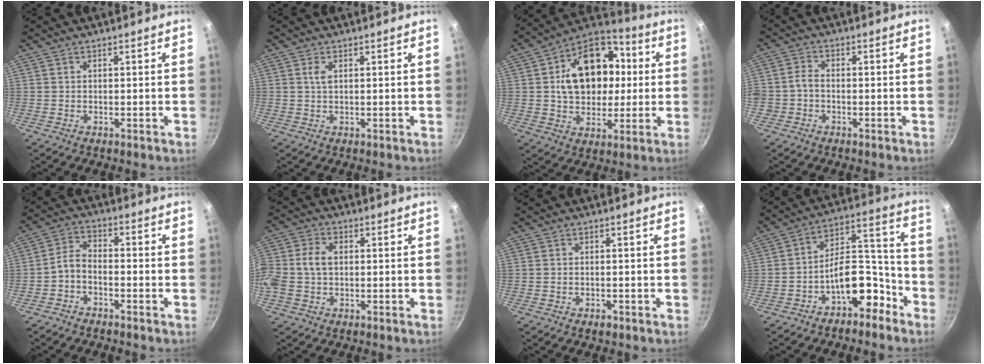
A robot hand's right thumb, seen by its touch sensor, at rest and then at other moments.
{"total": 1.7, "force": [0.6, 0.8, 1.4], "torque": [-0.028, -0.002, 0.012]}
{"total": 20.1, "force": [2.7, 14.7, 13.5], "torque": [-0.177, 0.030, 0.036]}
{"total": 2.7, "force": [-1.1, 2.0, 1.3], "torque": [-0.023, 0.018, -0.025]}
{"total": 4.4, "force": [-2.5, 2.3, 2.7], "torque": [-0.055, 0.038, -0.057]}
{"total": 8.5, "force": [0.1, 6.1, 6.0], "torque": [-0.122, 0.020, -0.010]}
{"total": 1.4, "force": [-0.8, 0.8, 0.8], "torque": [-0.015, 0.002, -0.011]}
{"total": 12.7, "force": [-7.0, 6.7, 8.2], "torque": [-0.077, 0.099, -0.106]}